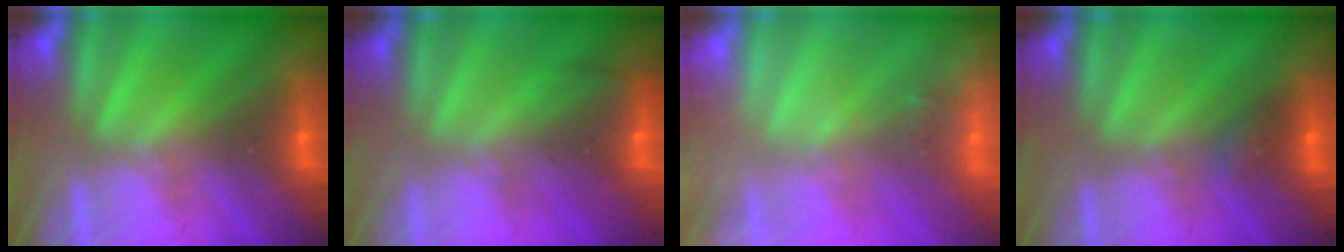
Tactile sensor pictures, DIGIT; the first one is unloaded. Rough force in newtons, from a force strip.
{"total": 2.2}
{"total": 2.2}
{"total": 2.2}